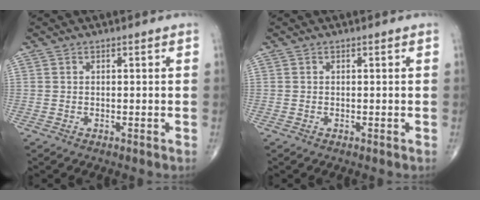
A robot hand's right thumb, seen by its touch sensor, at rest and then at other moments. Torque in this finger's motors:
{"motor_torque": [-0.34, -0.05, -0.26, -0.36, -0.03]}